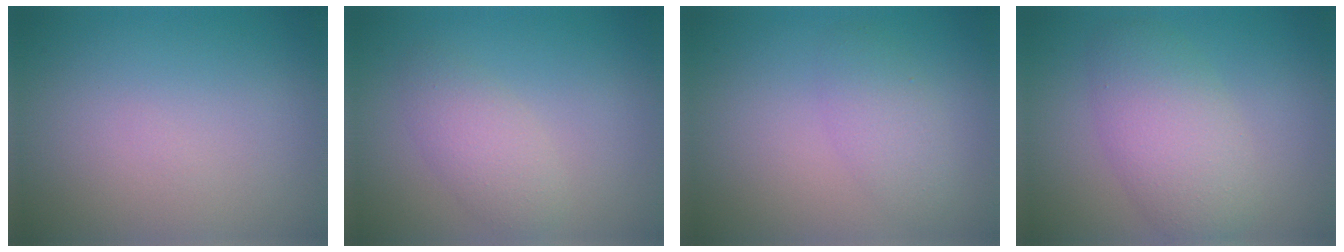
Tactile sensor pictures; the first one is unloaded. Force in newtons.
{"total": 2.7, "press": 2.7, "slide": 0.1}
{"total": 2.4, "press": 2.4, "slide": 0.2}
{"total": 5.2, "press": 5.2, "slide": 0.1}